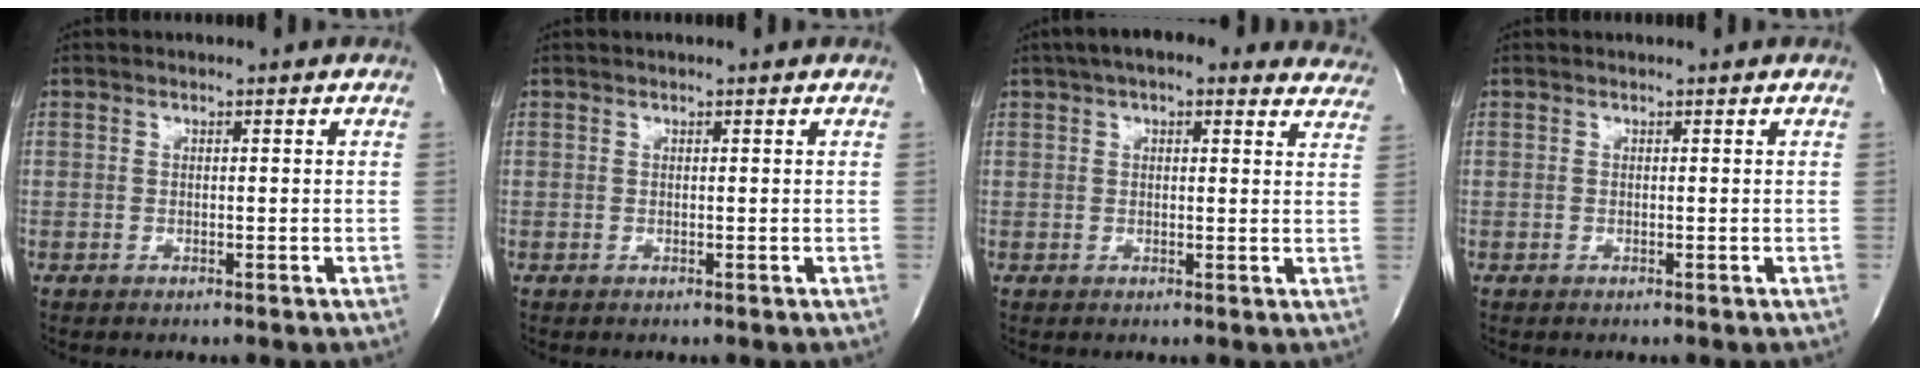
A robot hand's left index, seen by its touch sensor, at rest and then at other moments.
{"total": 1.2, "force": [1.1, 0.0, 0.4], "torque": [-0.009, 0.014, 0.015]}
{"total": 16.5, "force": [13.8, 5.0, 7.5], "torque": [-0.090, 0.036, 0.158]}
{"total": 0.0}